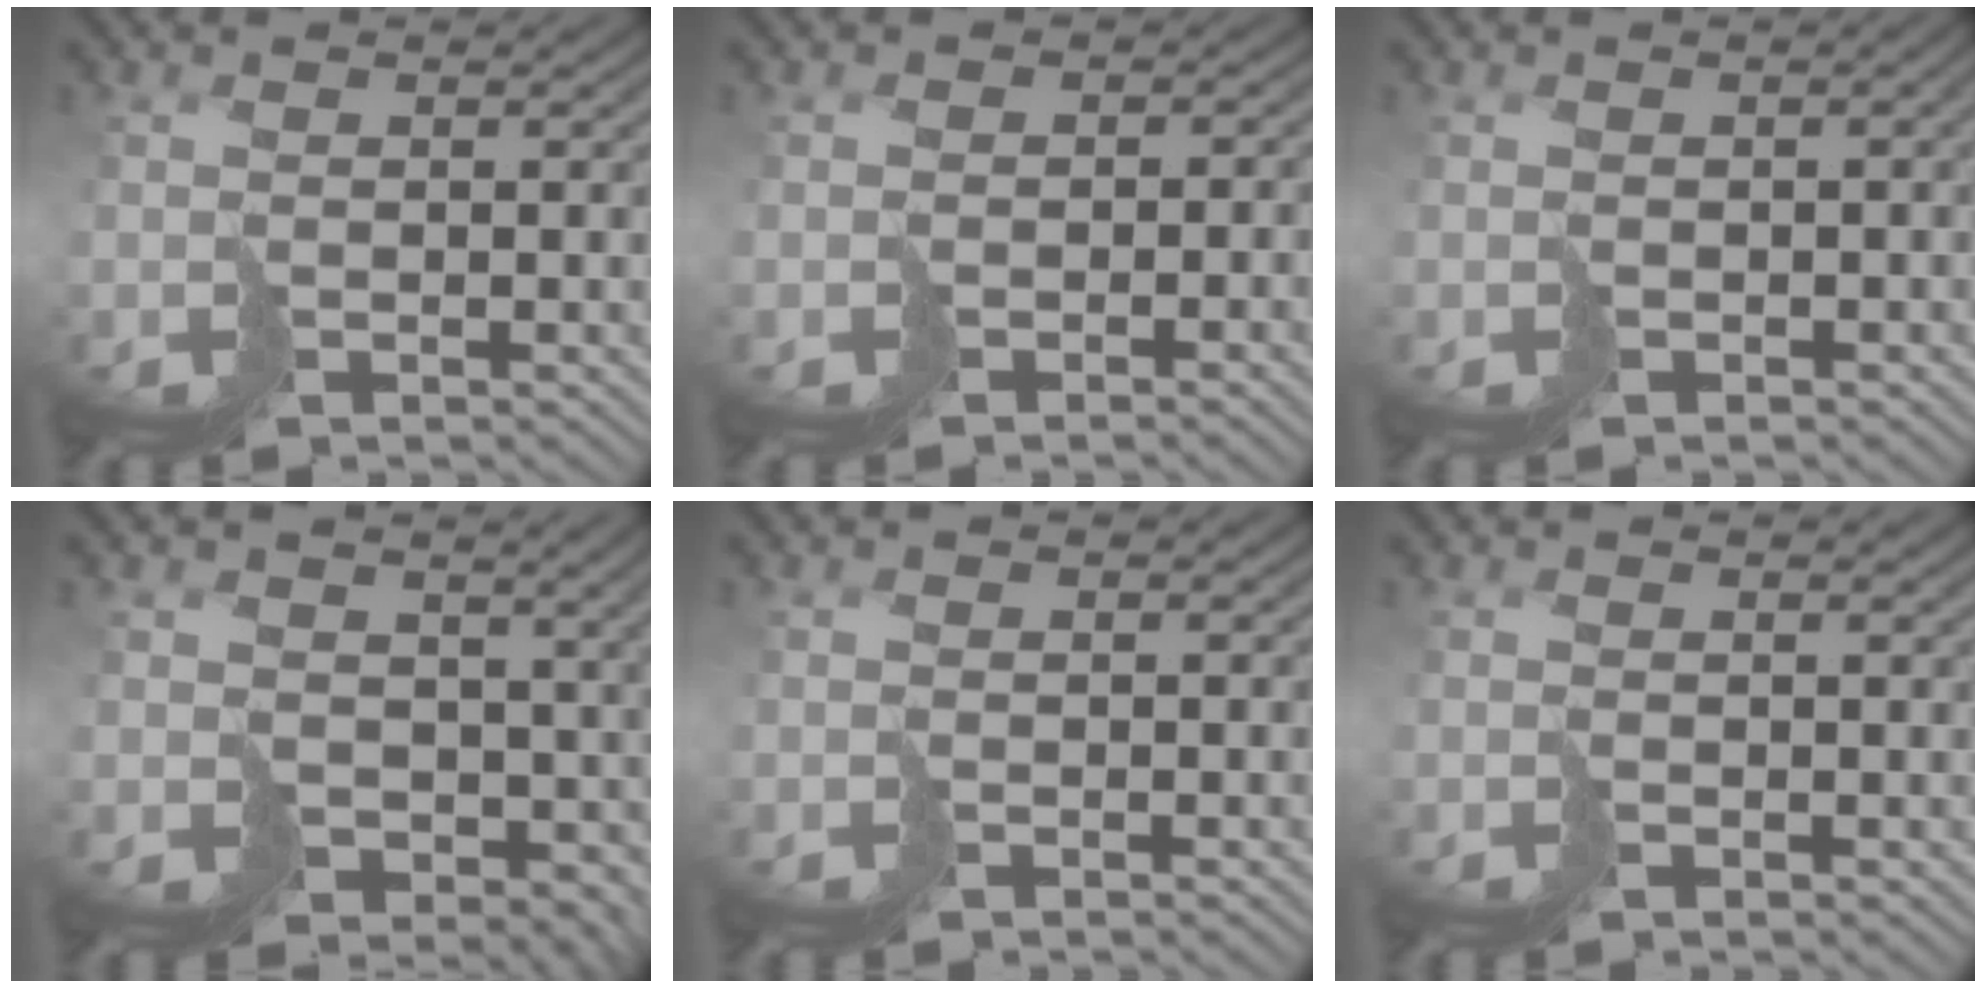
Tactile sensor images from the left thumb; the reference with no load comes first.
{"total": 2.1, "force": [-1.3, 1.7, 0.2], "torque": [0.007, -0.004, -0.026]}
{"total": 1.7, "force": [-0.5, 0.6, 1.6], "torque": [-0.023, -0.002, -0.004]}
{"total": 10.3, "force": [-0.3, 8.3, 6.1], "torque": [-0.099, -0.049, 0.011]}
{"total": 0.0}
{"total": 1.0, "force": [0.3, 0.2, 1.0], "torque": [-0.016, -0.001, 0.007]}